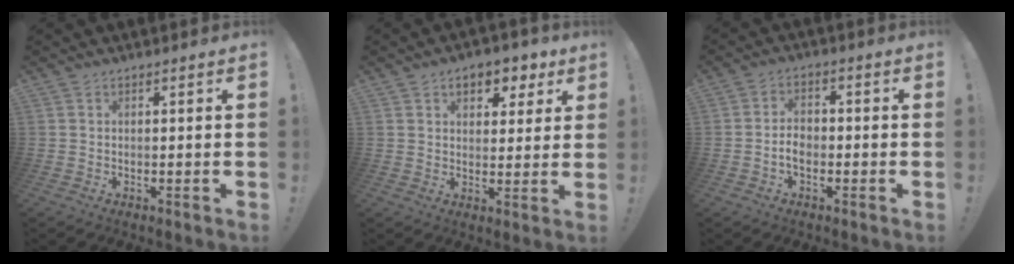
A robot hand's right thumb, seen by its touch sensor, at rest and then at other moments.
{"total": 7.9, "force": [4.0, 5.1, 4.5], "torque": [-0.051, -0.017, 0.069]}
{"total": 4.7, "force": [-1.1, 3.2, 3.3], "torque": [-0.055, 0.007, -0.022]}